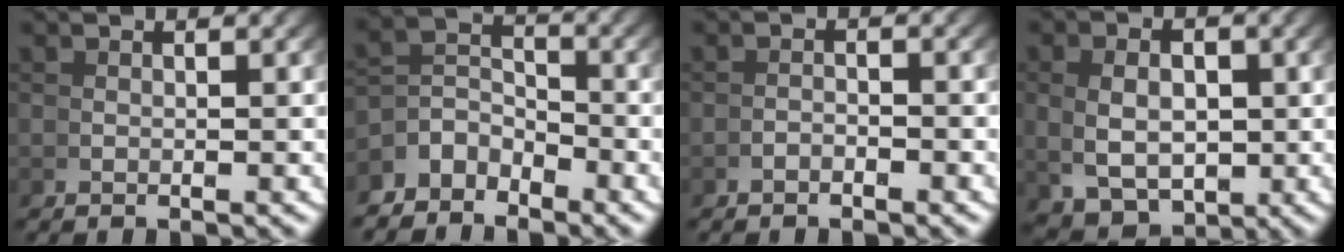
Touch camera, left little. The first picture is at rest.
{"total": 4.3, "force": [-1.4, 3.4, 2.2], "torque": [-0.041, -0.017, -0.027]}
{"total": 1.2, "force": [-1.0, -0.6, -0.2], "torque": [0.010, 0.003, -0.022]}
{"total": 5.4, "force": [-0.9, 3.7, 3.8], "torque": [-0.071, -0.029, 0.003]}